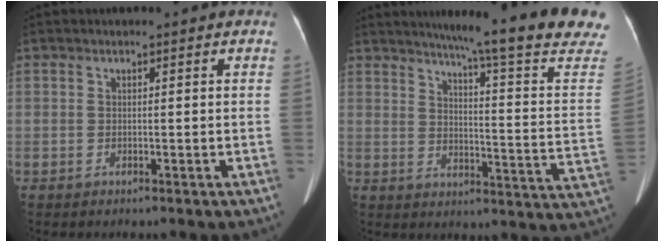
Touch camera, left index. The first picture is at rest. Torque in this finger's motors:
{"motor_torque": [0.77, -1.37, 0.20, 0.11]}